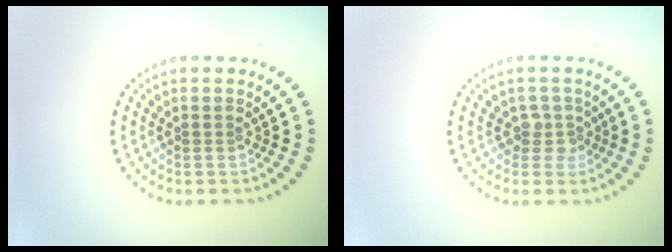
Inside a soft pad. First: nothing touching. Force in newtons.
{"total": 1.8, "press": 1.3, "slide": 1.2}